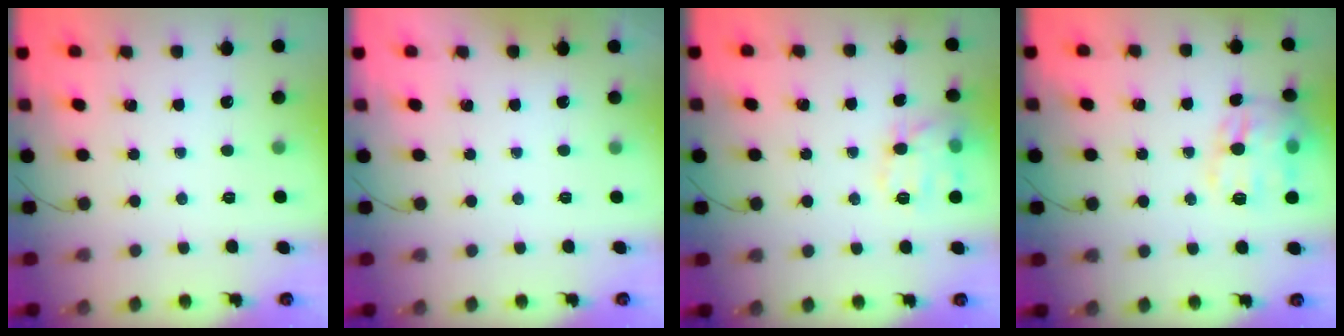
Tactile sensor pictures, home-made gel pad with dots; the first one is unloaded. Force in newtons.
{"total": 1.9, "press": 1.9, "slide": 0.3}
{"total": 12.3, "press": 12.3, "slide": 0.2}
{"total": 14.5, "press": 14.4, "slide": 1.4}